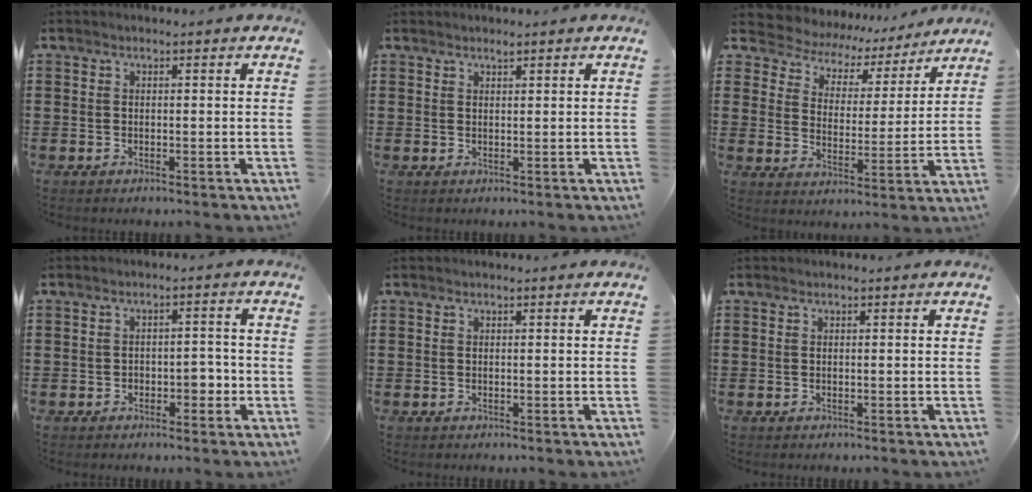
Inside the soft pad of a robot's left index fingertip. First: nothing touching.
{"total": 0.8, "force": [0.8, 0.1, 0.2], "torque": [-0.006, -0.002, 0.015]}
{"total": 5.1, "force": [4.8, 1.8, 0.4], "torque": [-0.042, -0.034, 0.078]}
{"total": 3.0, "force": [-1.4, 1.7, 2.0], "torque": [-0.038, 0.003, -0.030]}
{"total": 0.0}
{"total": 0.0}